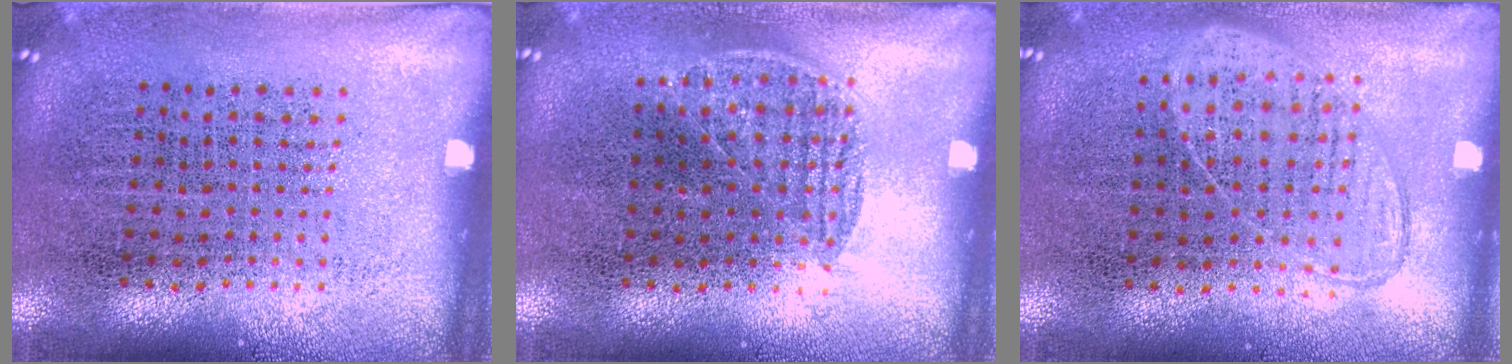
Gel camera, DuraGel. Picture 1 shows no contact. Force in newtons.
{"total": 0.8, "press": 0.5, "slide": 0.6}
{"total": 0.9, "press": 0.8, "slide": 0.4}